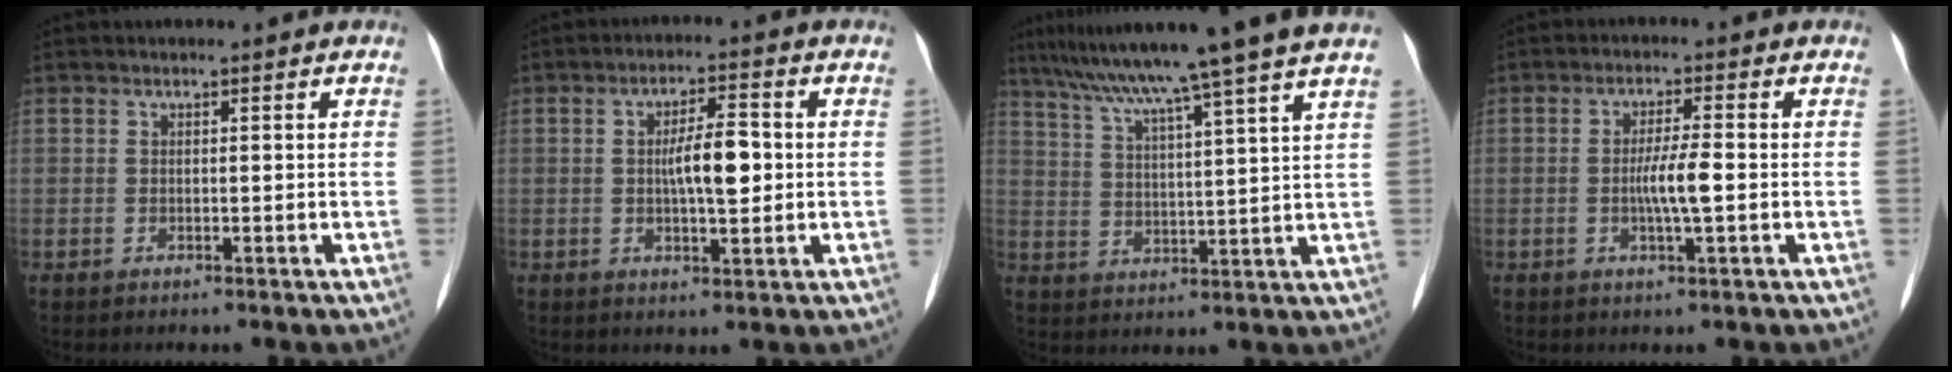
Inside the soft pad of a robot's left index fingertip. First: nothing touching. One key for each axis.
{"total": 6.2, "fx": 0.0, "fy": 1.6, "fz": 5.9, "tx": -0.107, "ty": 0.008, "tz": 0.004}
{"total": 16.2, "fx": 13.0, "fy": -2.3, "fz": 9.4, "tx": -0.153, "ty": 0.005, "tz": 0.185}
{"total": 4.4, "fx": -0.8, "fy": 0.1, "fz": 4.3, "tx": -0.086, "ty": -0.006, "tz": -0.013}